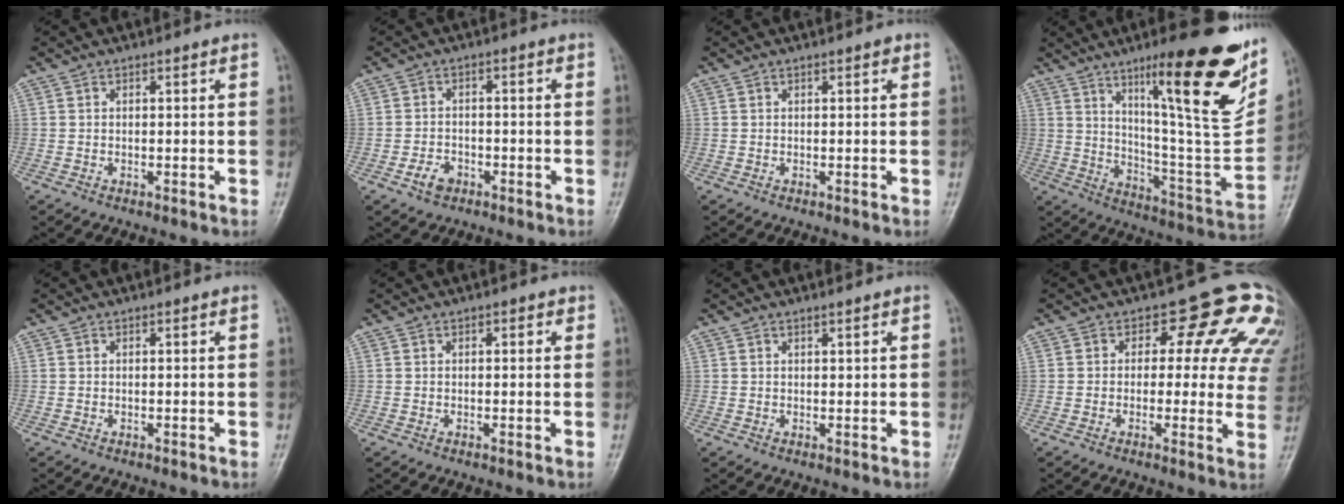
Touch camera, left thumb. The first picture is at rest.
{"total": 3.7, "force": [-2.1, 2.5, 1.6], "torque": [-0.023, 0.016, -0.038]}
{"total": 0.5, "force": [0.2, 0.2, 0.4], "torque": [-0.005, 0.003, -0.002]}
{"total": 27.5, "force": [14.3, 5.6, 22.9], "torque": [-0.301, -0.058, 0.224]}
{"total": 0.0}
{"total": 0.9, "force": [0.3, 0.6, 0.5], "torque": [0.001, 0.003, -0.001]}
{"total": 0.7, "force": [0.6, 0.1, 0.4], "torque": [-0.004, -0.004, 0.013]}
{"total": 13.0, "force": [5.8, 7.6, 8.9], "torque": [-0.050, -0.017, 0.040]}